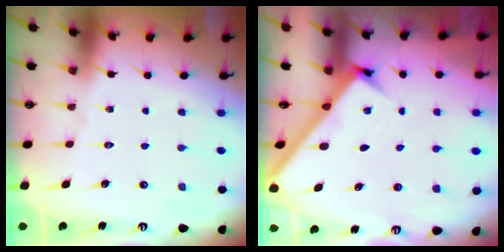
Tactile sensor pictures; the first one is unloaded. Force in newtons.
{"total": 3.2, "press": 3.1, "slide": 0.4}